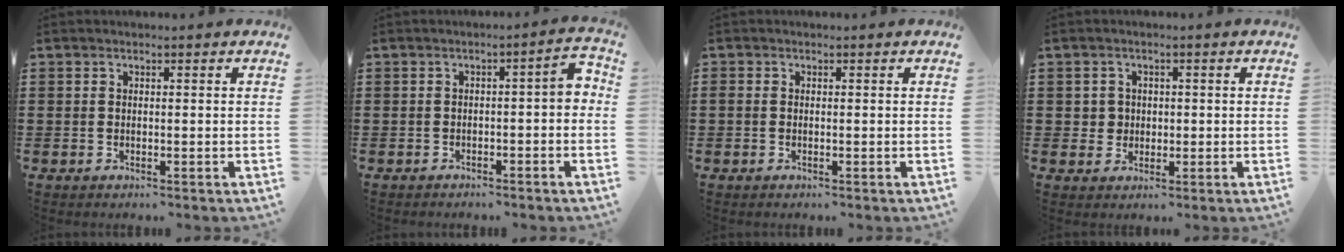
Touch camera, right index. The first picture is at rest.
{"total": 2.7, "force": [-1.3, 0.5, 2.3], "torque": [-0.042, 0.004, -0.030]}
{"total": 0.5, "force": [-0.3, 0.4, 0.3], "torque": [-0.007, 0.000, -0.006]}
{"total": 2.4, "force": [0.0, 2.4, 0.5], "torque": [-0.020, 0.009, -0.003]}